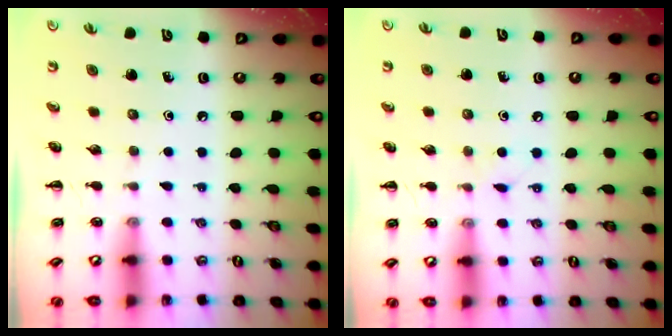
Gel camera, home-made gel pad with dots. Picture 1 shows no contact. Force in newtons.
{"total": 2.9, "press": 2.8, "slide": 0.9}